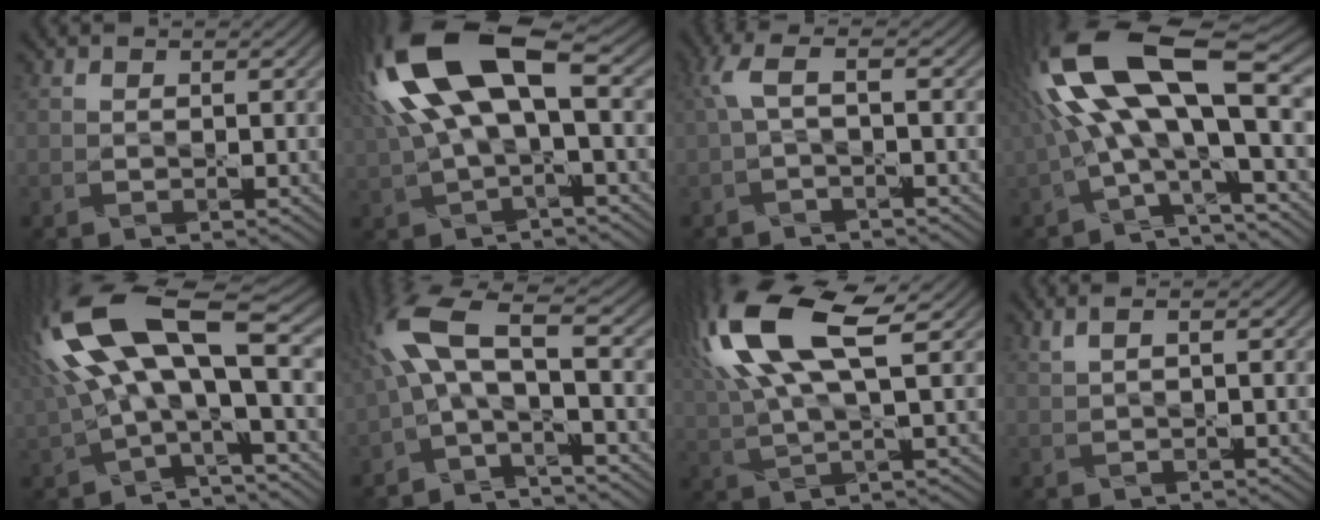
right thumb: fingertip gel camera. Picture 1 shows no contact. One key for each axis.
{"total": 16.4, "fx": 4.5, "fy": 6.5, "fz": 14.4, "tx": -0.340, "ty": 0.022, "tz": 0.087}
{"total": 3.4, "fx": 0.3, "fy": 0.6, "fz": 3.4, "tx": -0.078, "ty": 0.013, "tz": 0.004}
{"total": 17.5, "fx": 2.6, "fy": 6.4, "fz": 16.0, "tx": -0.331, "ty": 0.014, "tz": 0.049}
{"total": 16.4, "fx": 3.3, "fy": 6.1, "fz": 14.8, "tx": -0.320, "ty": 0.013, "tz": 0.062}
{"total": 10.6, "fx": -0.2, "fy": 3.5, "fz": 10.0, "tx": -0.219, "ty": 0.024, "tz": -0.022}
{"total": 15.1, "fx": 6.1, "fy": 4.7, "fz": 13.1, "tx": -0.309, "ty": 0.018, "tz": 0.116}
{"total": 1.2, "fx": 0.6, "fy": -0.1, "fz": 1.0, "tx": -0.029, "ty": 0.009, "tz": 0.013}